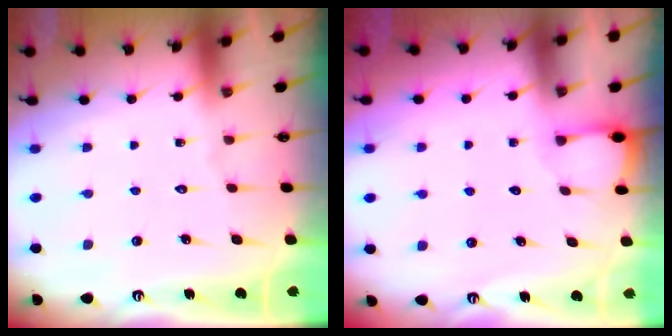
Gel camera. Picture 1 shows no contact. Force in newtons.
{"total": 2.0, "press": 2.0, "slide": 0.2}